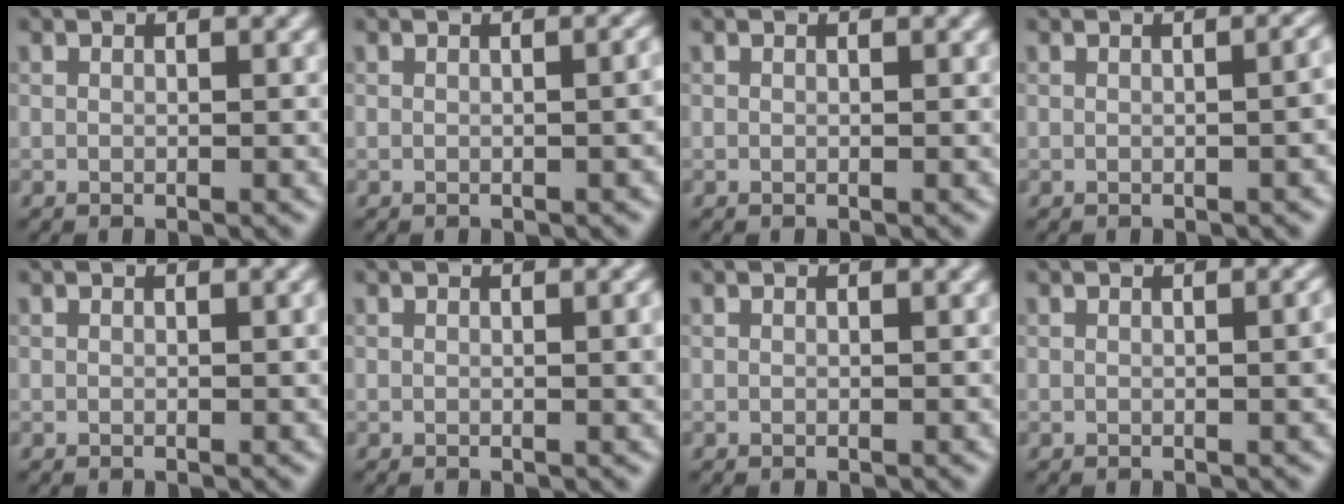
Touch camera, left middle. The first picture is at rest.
{"total": 1.9, "force": [-0.1, 0.8, 1.7], "torque": [-0.012, 0.005, -0.001]}
{"total": 0.0}
{"total": 2.7, "force": [-0.3, 1.2, 2.4], "torque": [-0.013, 0.007, 0.001]}
{"total": 0.6, "force": [0.1, 0.1, 0.6], "torque": [-0.006, 0.004, 0.001]}
{"total": 1.6, "force": [0.1, 0.4, 1.5], "torque": [-0.017, 0.002, 0.000]}
{"total": 0.0}
{"total": 1.7, "force": [0.1, 0.4, 1.6], "torque": [-0.016, 0.005, -0.001]}